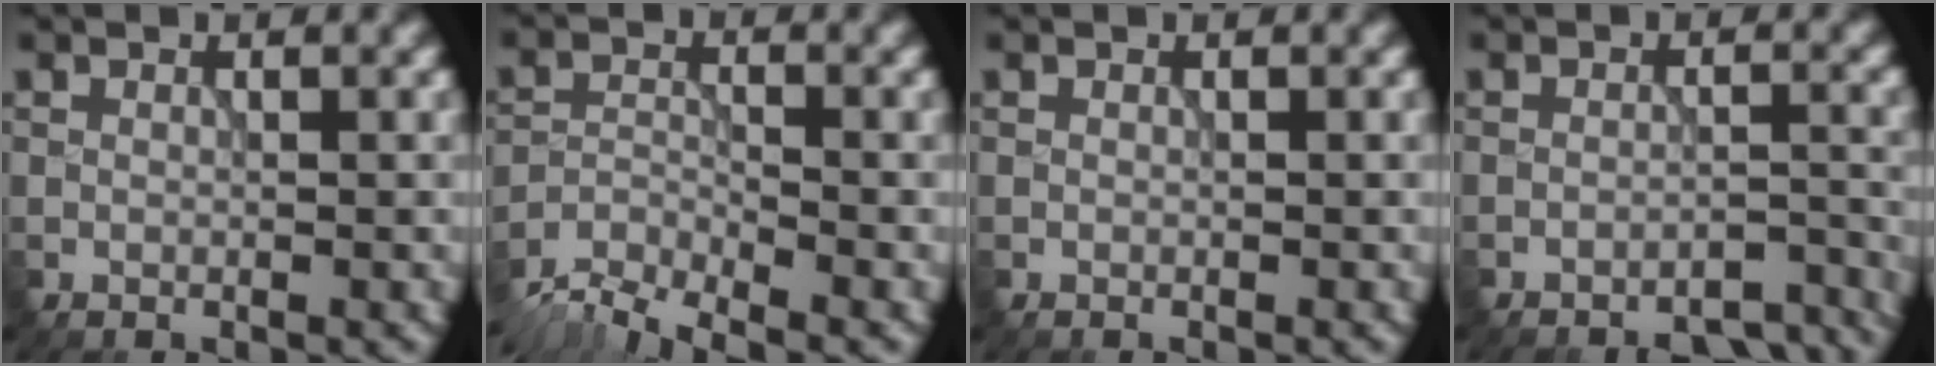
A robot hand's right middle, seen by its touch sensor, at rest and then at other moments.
{"total": 5.3, "force": [-4.8, 1.1, 2.0], "torque": [-0.041, -0.016, -0.093]}
{"total": 0.0}
{"total": 8.0, "force": [-7.5, 1.8, 2.0], "torque": [-0.015, 0.001, -0.085]}